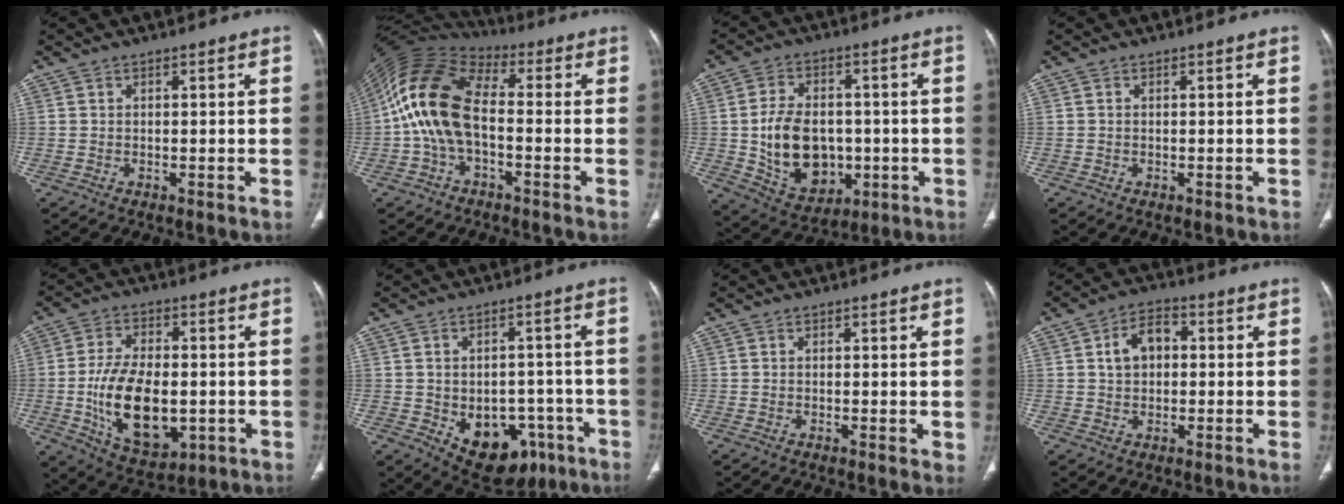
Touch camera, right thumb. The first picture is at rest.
{"total": 14.4, "force": [-1.5, 8.3, 11.7], "torque": [-0.229, 0.034, -0.039]}
{"total": 15.2, "force": [-1.6, 11.0, 10.4], "torque": [-0.146, 0.006, -0.005]}
{"total": 0.0}
{"total": 16.5, "force": [-2.6, 9.4, 13.3], "torque": [-0.214, -0.004, -0.026]}
{"total": 14.7, "force": [-5.9, 10.3, 8.7], "torque": [-0.094, 0.031, -0.065]}
{"total": 1.3, "force": [0.1, 0.4, 1.2], "torque": [-0.021, -0.007, 0.001]}
{"total": 6.7, "force": [0.9, 4.8, 4.6], "torque": [-0.068, 0.018, 0.010]}